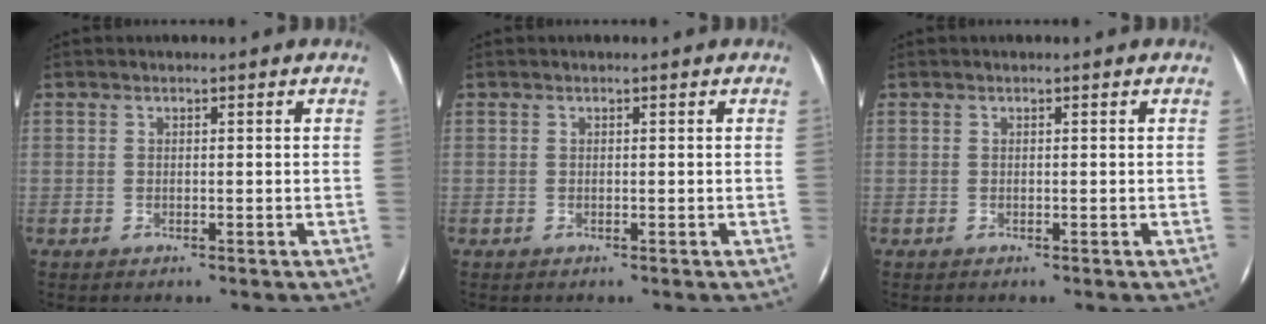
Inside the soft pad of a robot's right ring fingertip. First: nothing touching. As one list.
[{"total": 0.0}, {"total": 0.0}]